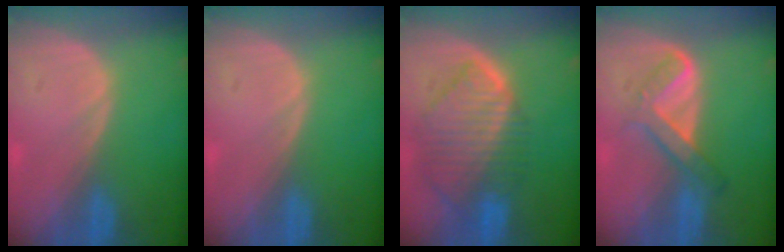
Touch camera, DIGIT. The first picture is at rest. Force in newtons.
{"total": 0.0}
{"total": 10.1, "press": 8.7, "slide": 5.1}
{"total": 5.3, "press": 5.1, "slide": 1.4}